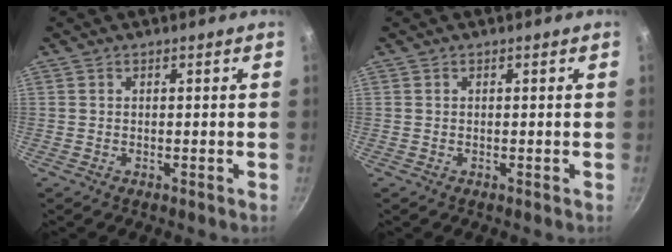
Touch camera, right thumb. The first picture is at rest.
{"total": 0.0}